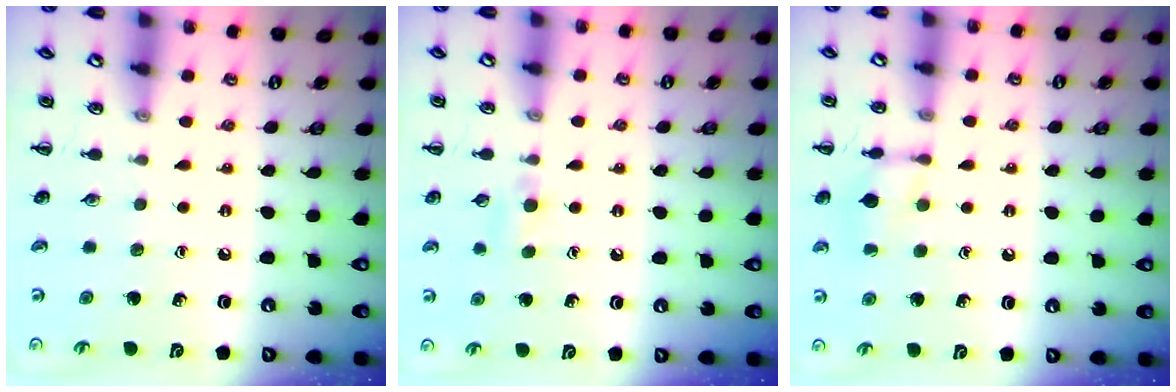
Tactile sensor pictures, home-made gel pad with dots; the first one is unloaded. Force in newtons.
{"total": 4.4, "press": 4.1, "slide": 1.6}
{"total": 9.2, "press": 9.2, "slide": 1.0}